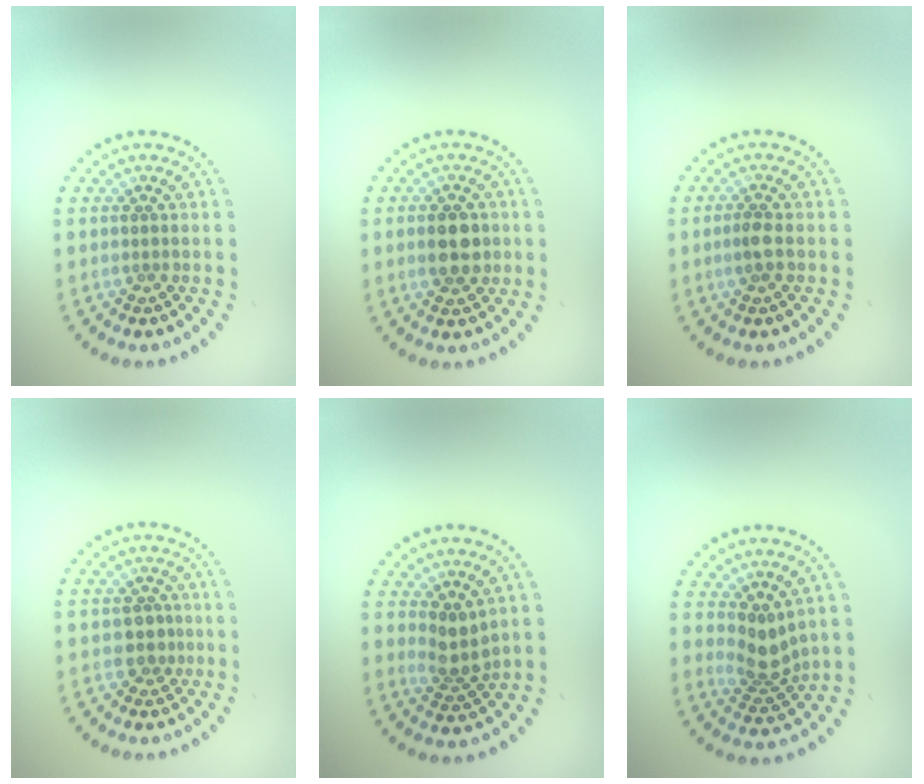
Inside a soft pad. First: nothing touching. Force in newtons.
{"total": 3.7, "press": 3.7, "slide": 0.1}
{"total": 1.5, "press": 1.4, "slide": 0.5}
{"total": 1.8, "press": 1.5, "slide": 0.9}
{"total": 2.4, "press": 1.8, "slide": 1.6}
{"total": 2.9, "press": 2.2, "slide": 1.9}